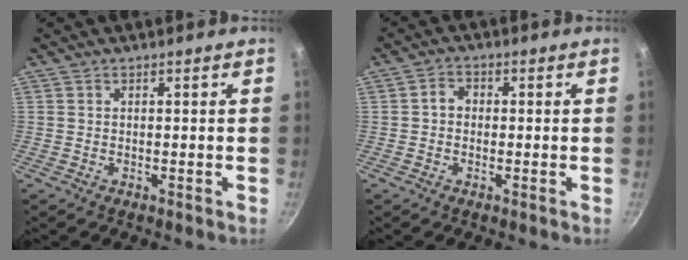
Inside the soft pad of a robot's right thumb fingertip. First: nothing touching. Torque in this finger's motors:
{"motor_torque": [-0.07, -0.06, -0.11, 0.12, -0.04]}